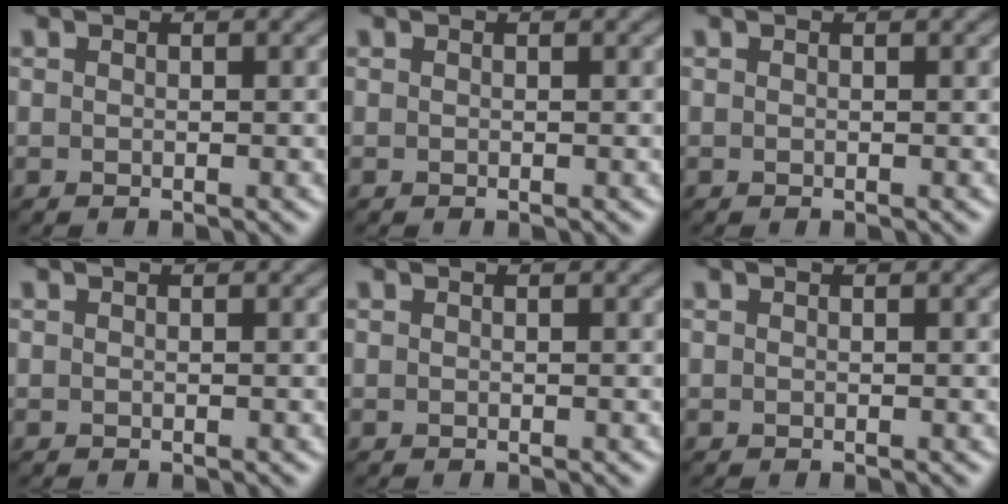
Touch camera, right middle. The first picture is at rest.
{"total": 0.0}
{"total": 0.0}
{"total": 0.0}
{"total": 0.0}
{"total": 0.0}